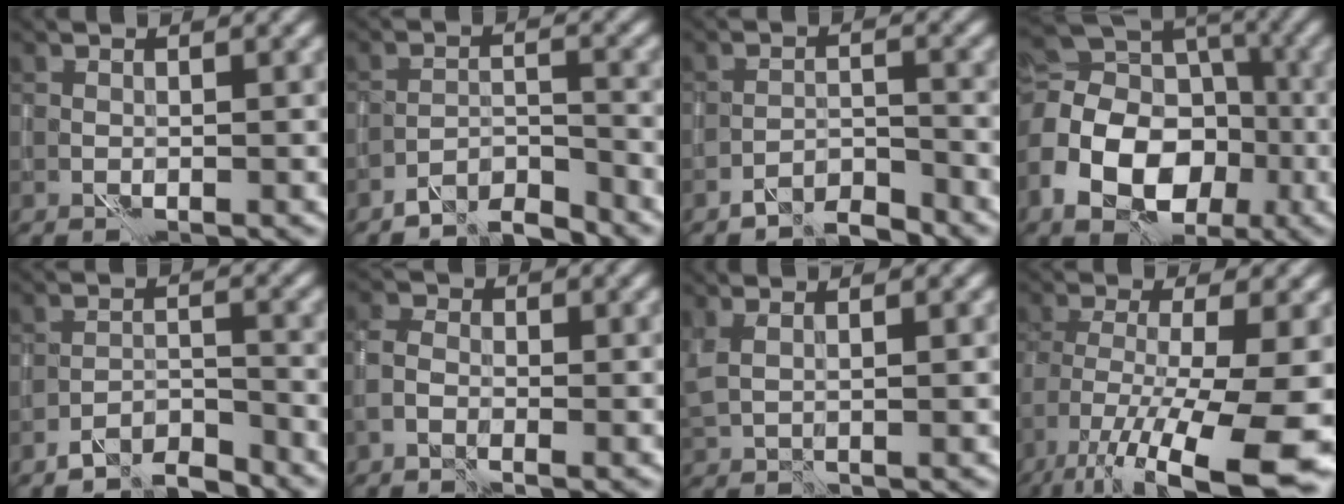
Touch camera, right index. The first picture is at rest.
{"total": 4.4, "force": [-4.1, 0.8, 1.3], "torque": [-0.022, 0.002, -0.078]}
{"total": 3.6, "force": [-3.3, 0.8, 1.2], "torque": [-0.018, 0.006, -0.065]}
{"total": 11.9, "force": [-4.3, 8.4, 7.3], "torque": [-0.147, -0.007, -0.092]}
{"total": 4.3, "force": [-3.8, 1.1, 1.6], "torque": [-0.025, 0.004, -0.074]}
{"total": 2.2, "force": [-1.0, 1.3, 1.4], "torque": [-0.030, 0.005, -0.030]}
{"total": 2.7, "force": [1.3, 1.0, 2.2], "torque": [-0.031, 0.012, 0.022]}
{"total": 14.1, "force": [-7.4, 3.8, 11.4], "torque": [-0.208, -0.019, -0.110]}